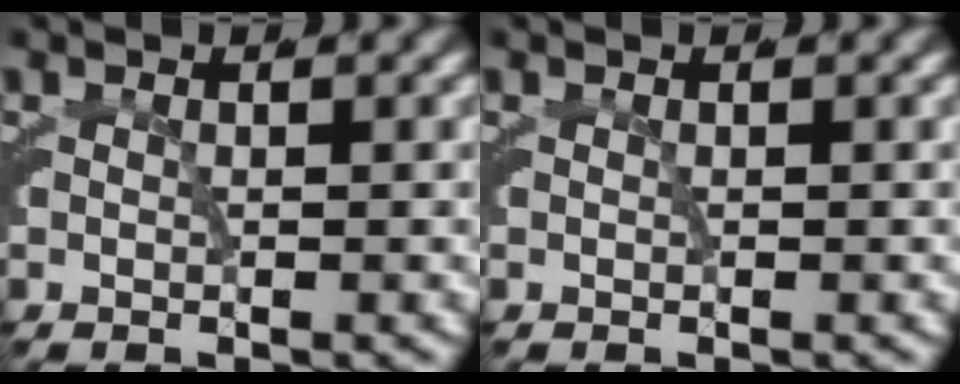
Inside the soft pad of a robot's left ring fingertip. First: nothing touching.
{"total": 0.0}